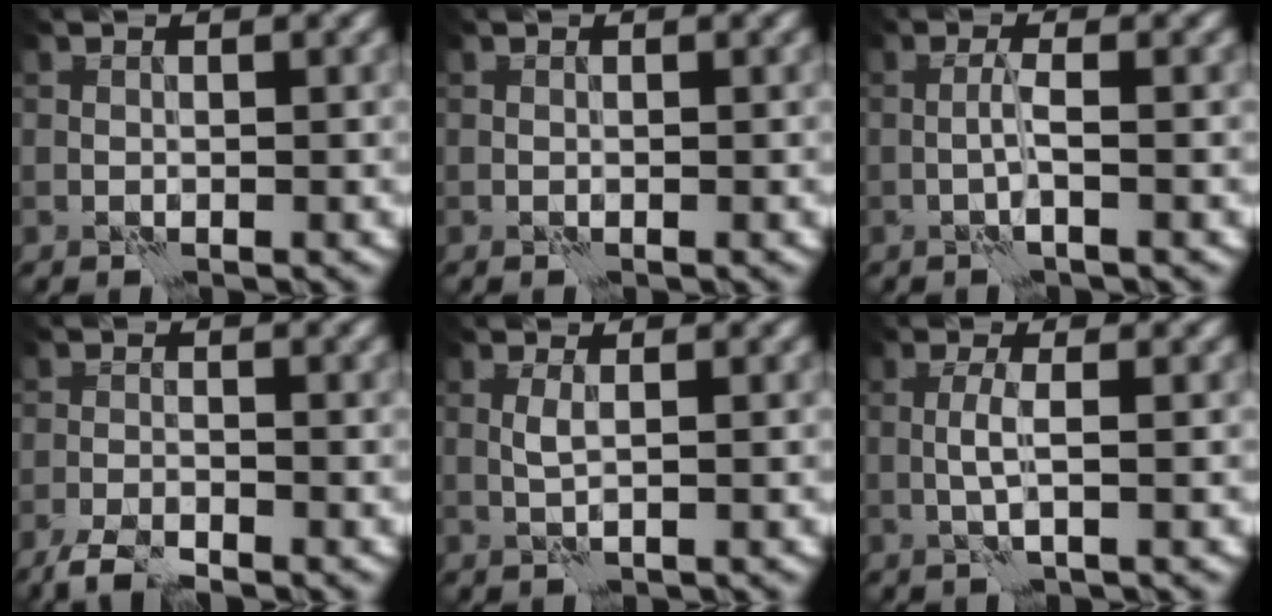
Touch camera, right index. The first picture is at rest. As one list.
[{"total": 0.0}, {"total": 1.4, "force": [-0.4, -0.3, 1.3], "torque": [-0.030, 0.006, -0.012]}, {"total": 3.2, "force": [-2.7, 0.6, 1.6], "torque": [-0.032, -0.004, -0.058]}, {"total": 1.0, "force": [0.2, -0.2, 0.9], "torque": [-0.023, 0.002, 0.005]}, {"total": 1.7, "force": [-0.1, -0.1, 1.7], "torque": [-0.039, 0.005, -0.005]}]